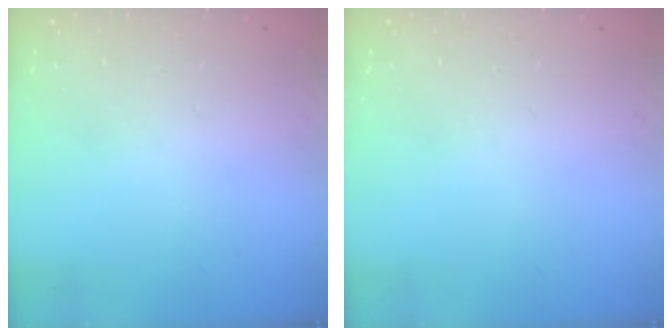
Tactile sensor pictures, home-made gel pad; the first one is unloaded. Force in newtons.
{"total": 0.0}